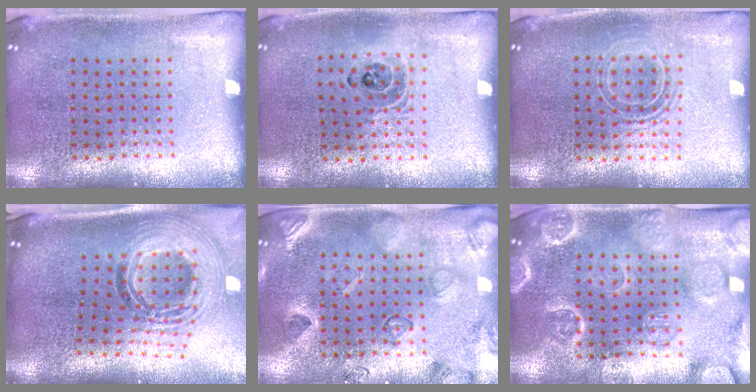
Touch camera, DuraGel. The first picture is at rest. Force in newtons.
{"total": 1.2, "press": 1.1, "slide": 0.6}
{"total": 1.6, "press": 1.3, "slide": 0.9}
{"total": 2.1, "press": 1.6, "slide": 1.3}
{"total": 2.3, "press": 2.1, "slide": 1.0}
{"total": 3.6, "press": 3.5, "slide": 0.8}